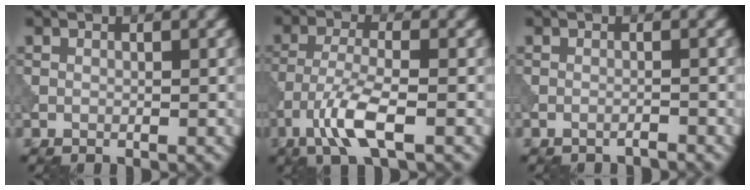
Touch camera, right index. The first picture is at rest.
{"total": 5.0, "force": [-2.6, 1.1, 4.1], "torque": [-0.087, 0.002, -0.056]}
{"total": 1.4, "force": [-1.3, 0.0, 0.5], "torque": [-0.004, -0.002, -0.030]}